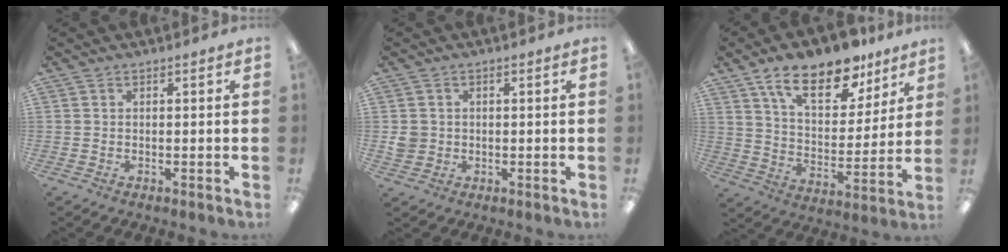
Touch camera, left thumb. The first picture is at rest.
{"total": 3.4, "force": [0.0, 3.3, 0.7], "torque": [-0.009, 0.005, 0.000]}
{"total": 17.4, "force": [12.3, 7.6, 9.7], "torque": [-0.158, -0.062, 0.211]}